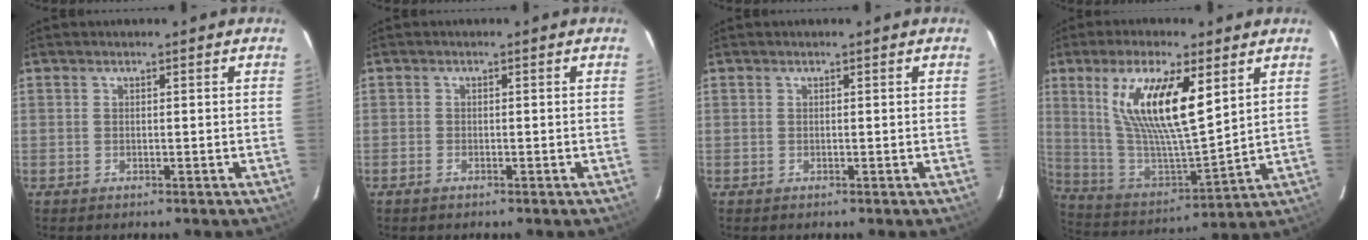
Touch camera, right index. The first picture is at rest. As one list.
[{"total": 1.0, "force": [-0.8, 0.5, 0.4], "torque": [-0.011, -0.001, -0.018]}, {"total": 0.0}, {"total": 18.1, "force": [7.4, 5.3, 15.6], "torque": [-0.294, -0.003, 0.148]}]